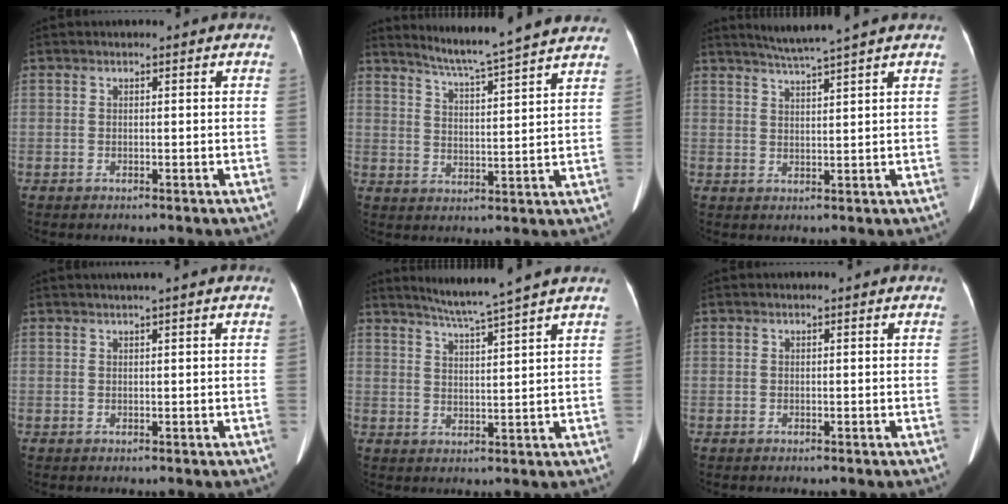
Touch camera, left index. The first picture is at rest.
{"total": 13.4, "force": [12.2, -1.2, 5.4], "torque": [-0.096, -0.005, 0.166]}
{"total": 5.6, "force": [4.7, -1.6, 2.5], "torque": [-0.045, 0.005, 0.080]}
{"total": 1.5, "force": [1.0, -0.3, 1.1], "torque": [-0.019, 0.007, 0.021]}
{"total": 7.4, "force": [6.3, -2.0, 3.4], "torque": [-0.057, -0.003, 0.100]}
{"total": 0.0}